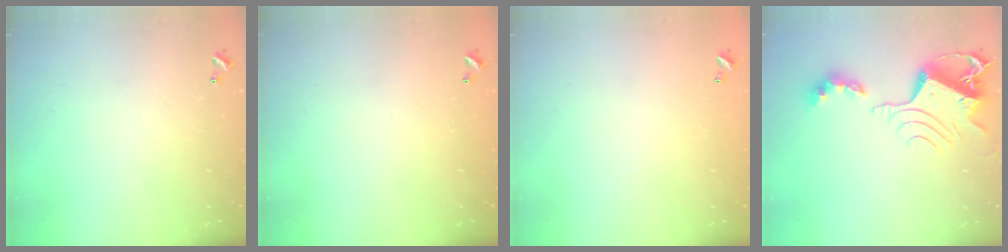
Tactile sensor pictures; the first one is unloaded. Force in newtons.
{"total": 2.9, "press": 2.9, "slide": 0.1}
{"total": 2.8, "press": 2.8, "slide": 0.1}
{"total": 10.9, "press": 10.9, "slide": 1.2}